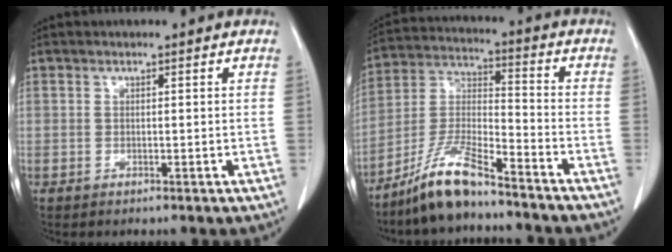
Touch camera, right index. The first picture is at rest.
{"total": 11.4, "force": [-9.0, 1.4, 6.9], "torque": [-0.148, -0.008, -0.173]}